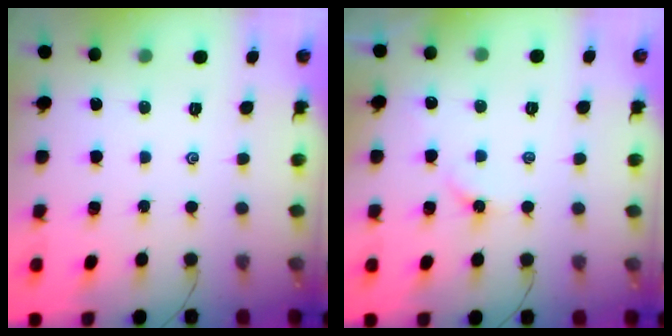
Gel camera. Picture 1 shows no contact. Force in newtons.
{"total": 3.8, "press": 3.7, "slide": 0.5}